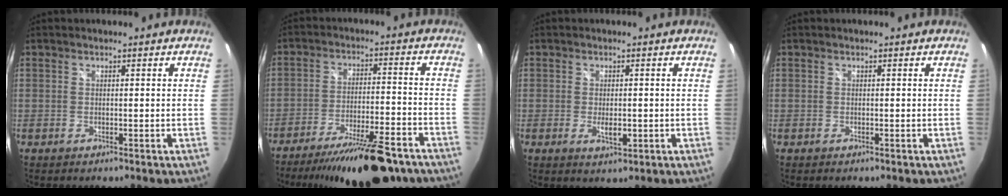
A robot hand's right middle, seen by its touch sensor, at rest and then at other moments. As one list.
[{"total": 19.5, "force": [-15.6, 4.5, 10.8], "torque": [-0.183, -0.020, -0.224]}, {"total": 3.1, "force": [-0.7, 1.5, 2.6], "torque": [-0.044, -0.006, -0.009]}, {"total": 0.0}]